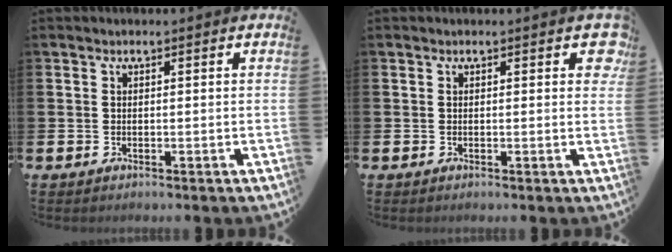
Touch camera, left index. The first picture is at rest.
{"total": 1.6, "force": [0.6, 0.7, 1.3], "torque": [-0.016, 0.004, 0.006]}